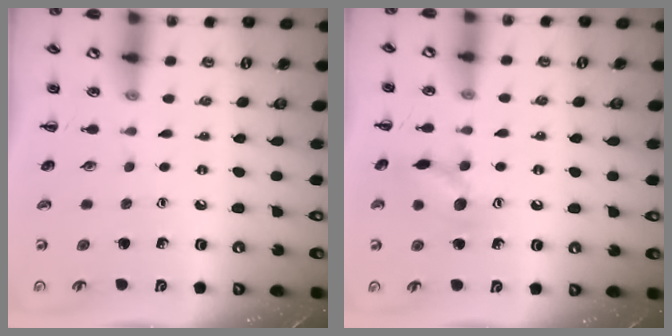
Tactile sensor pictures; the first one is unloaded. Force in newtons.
{"total": 10.5, "press": 10.5, "slide": 0.6}